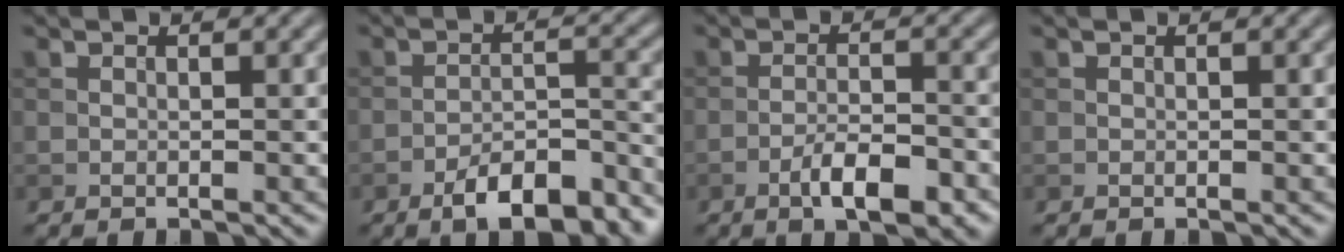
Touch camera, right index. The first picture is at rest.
{"total": 7.7, "force": [-5.4, 2.5, 5.0], "torque": [-0.073, 0.003, -0.088]}
{"total": 4.7, "force": [-2.6, 1.4, 3.6], "torque": [-0.063, 0.002, -0.043]}
{"total": 0.0}